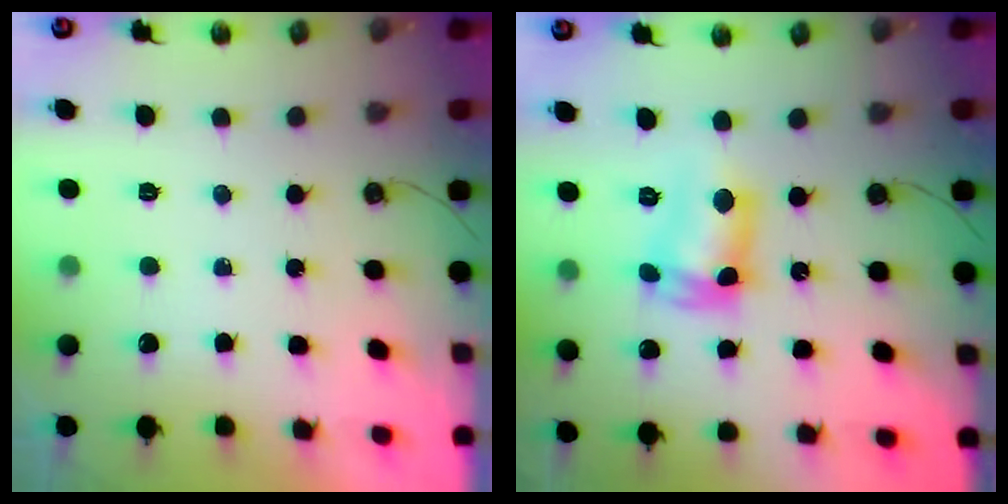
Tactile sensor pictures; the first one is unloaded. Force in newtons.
{"total": 10.8, "press": 10.1, "slide": 4.0}